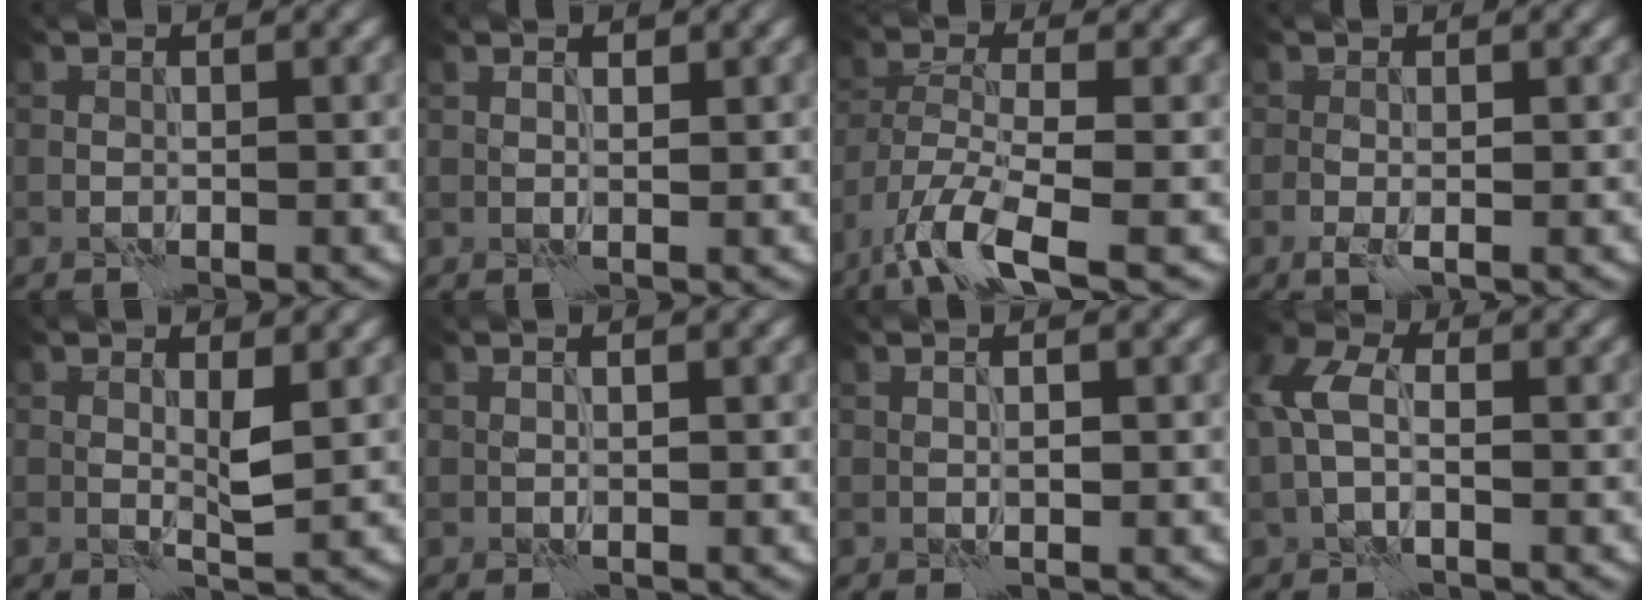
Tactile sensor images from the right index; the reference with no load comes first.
{"total": 0.9, "force": [0.5, 0.4, 0.7], "torque": [-0.011, -0.003, 0.009]}
{"total": 7.2, "force": [-4.4, 2.1, 5.3], "torque": [-0.110, -0.008, -0.093]}
{"total": 1.5, "force": [-0.4, 0.4, 1.4], "torque": [-0.031, -0.005, -0.009]}
{"total": 1.7, "force": [0.5, 0.2, 1.6], "torque": [-0.033, -0.004, 0.008]}
{"total": 0.9, "force": [0.5, 0.2, 0.7], "torque": [-0.010, -0.006, 0.005]}
{"total": 0.9, "force": [0.2, 0.2, 0.9], "torque": [-0.019, 0.001, 0.004]}
{"total": 4.4, "force": [-0.1, 2.6, 3.5], "torque": [-0.087, 0.011, -0.012]}